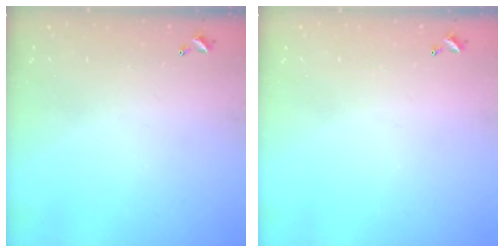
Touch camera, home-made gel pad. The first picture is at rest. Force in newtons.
{"total": 0.0}